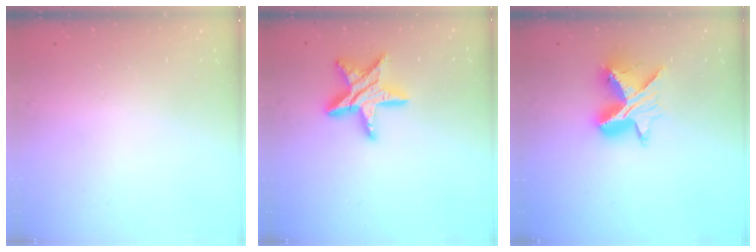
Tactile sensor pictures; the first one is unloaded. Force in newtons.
{"total": 15.8, "press": 15.7, "slide": 1.4}
{"total": 11.0, "press": 11.0, "slide": 0.8}